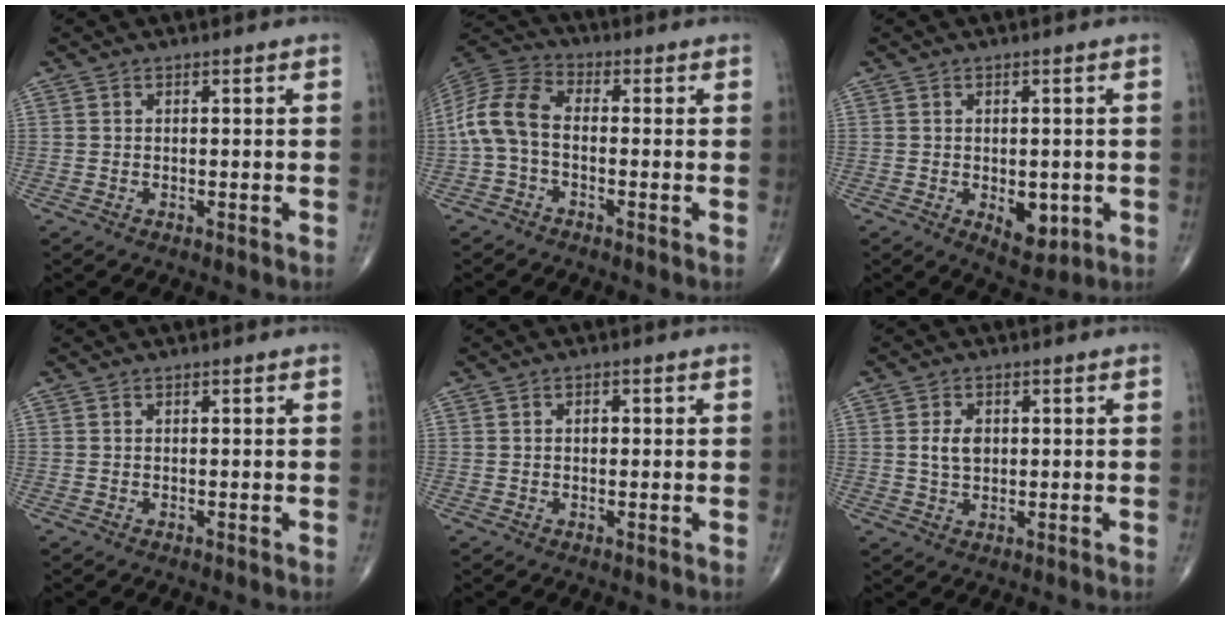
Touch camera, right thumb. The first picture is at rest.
{"total": 9.5, "force": [-1.5, 5.5, 7.5], "torque": [-0.159, 0.030, -0.043]}
{"total": 5.8, "force": [-1.3, 3.3, 4.6], "torque": [-0.045, -0.007, -0.008]}
{"total": 0.0}
{"total": 1.5, "force": [0.2, 1.0, 1.1], "torque": [-0.016, 0.005, 0.002]}
{"total": 4.0, "force": [0.5, 2.7, 2.9], "torque": [-0.046, -0.001, 0.011]}